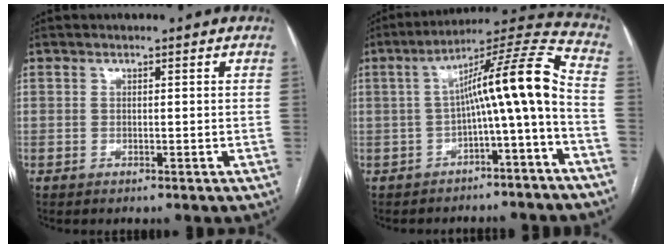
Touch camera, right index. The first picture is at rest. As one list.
[{"total": 12.3, "force": [-2.3, -0.2, 12.1], "torque": [-0.177, 0.041, -0.037]}]